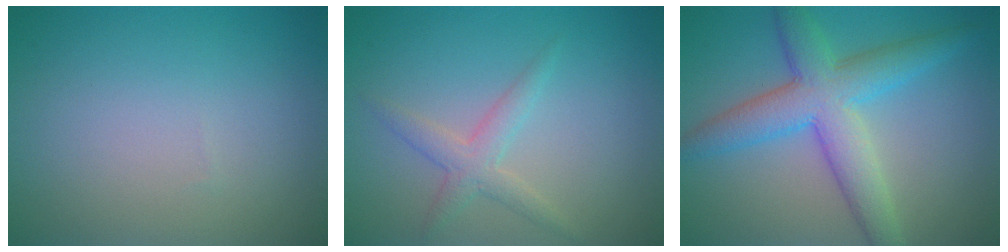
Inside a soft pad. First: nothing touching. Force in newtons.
{"total": 2.2, "press": 2.2, "slide": 0.1}
{"total": 6.5, "press": 6.5, "slide": 0.1}